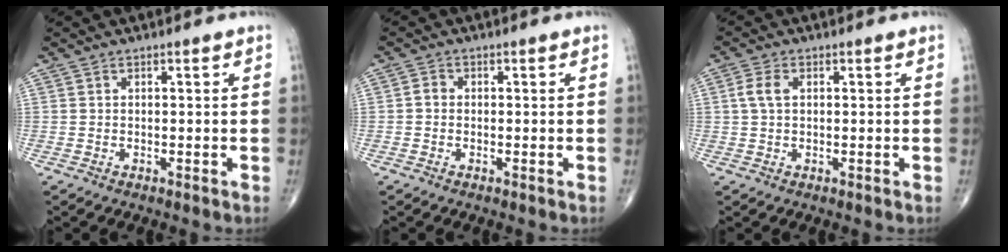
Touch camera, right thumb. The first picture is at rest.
{"total": 1.4, "force": [-0.2, 1.2, 0.8], "torque": [-0.006, 0.004, -0.008]}
{"total": 3.3, "force": [0.7, 2.0, 2.6], "torque": [-0.061, 0.009, 0.012]}